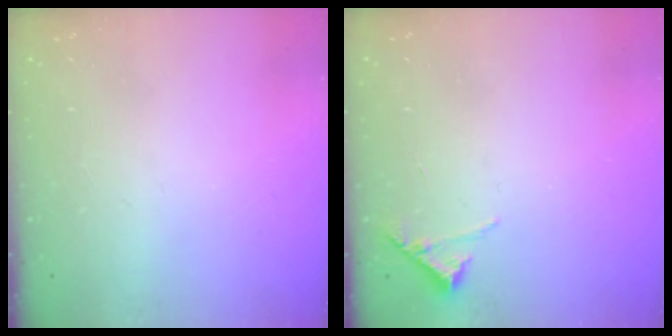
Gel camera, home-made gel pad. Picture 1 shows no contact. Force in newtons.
{"total": 6.4, "press": 6.4, "slide": 0.2}